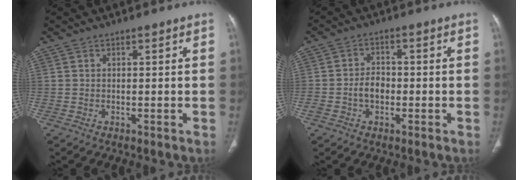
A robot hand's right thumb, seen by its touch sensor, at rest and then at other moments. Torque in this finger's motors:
{"motor_torque": [0.84, 0.96, 0.88, -0.19, 0.03]}